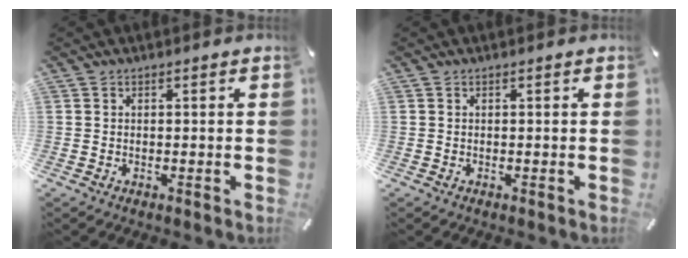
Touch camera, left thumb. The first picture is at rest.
{"total": 0.0}